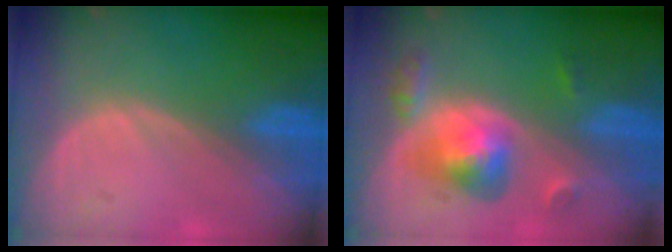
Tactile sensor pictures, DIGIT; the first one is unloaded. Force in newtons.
{"total": 6.1, "press": 5.7, "slide": 2.2}